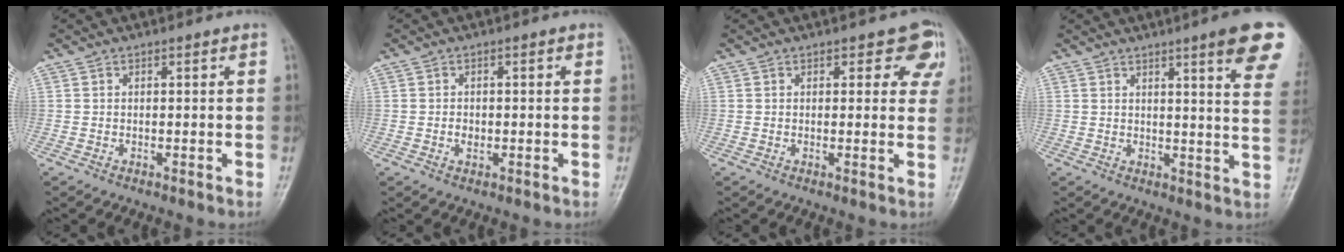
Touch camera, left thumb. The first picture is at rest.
{"total": 2.1, "force": [-0.5, 1.8, 1.1], "torque": [-0.007, 0.003, -0.007]}
{"total": 5.1, "force": [2.8, 3.1, 3.0], "torque": [0.012, -0.007, 0.022]}
{"total": 13.6, "force": [8.2, 1.5, 10.8], "torque": [-0.113, -0.033, 0.087]}